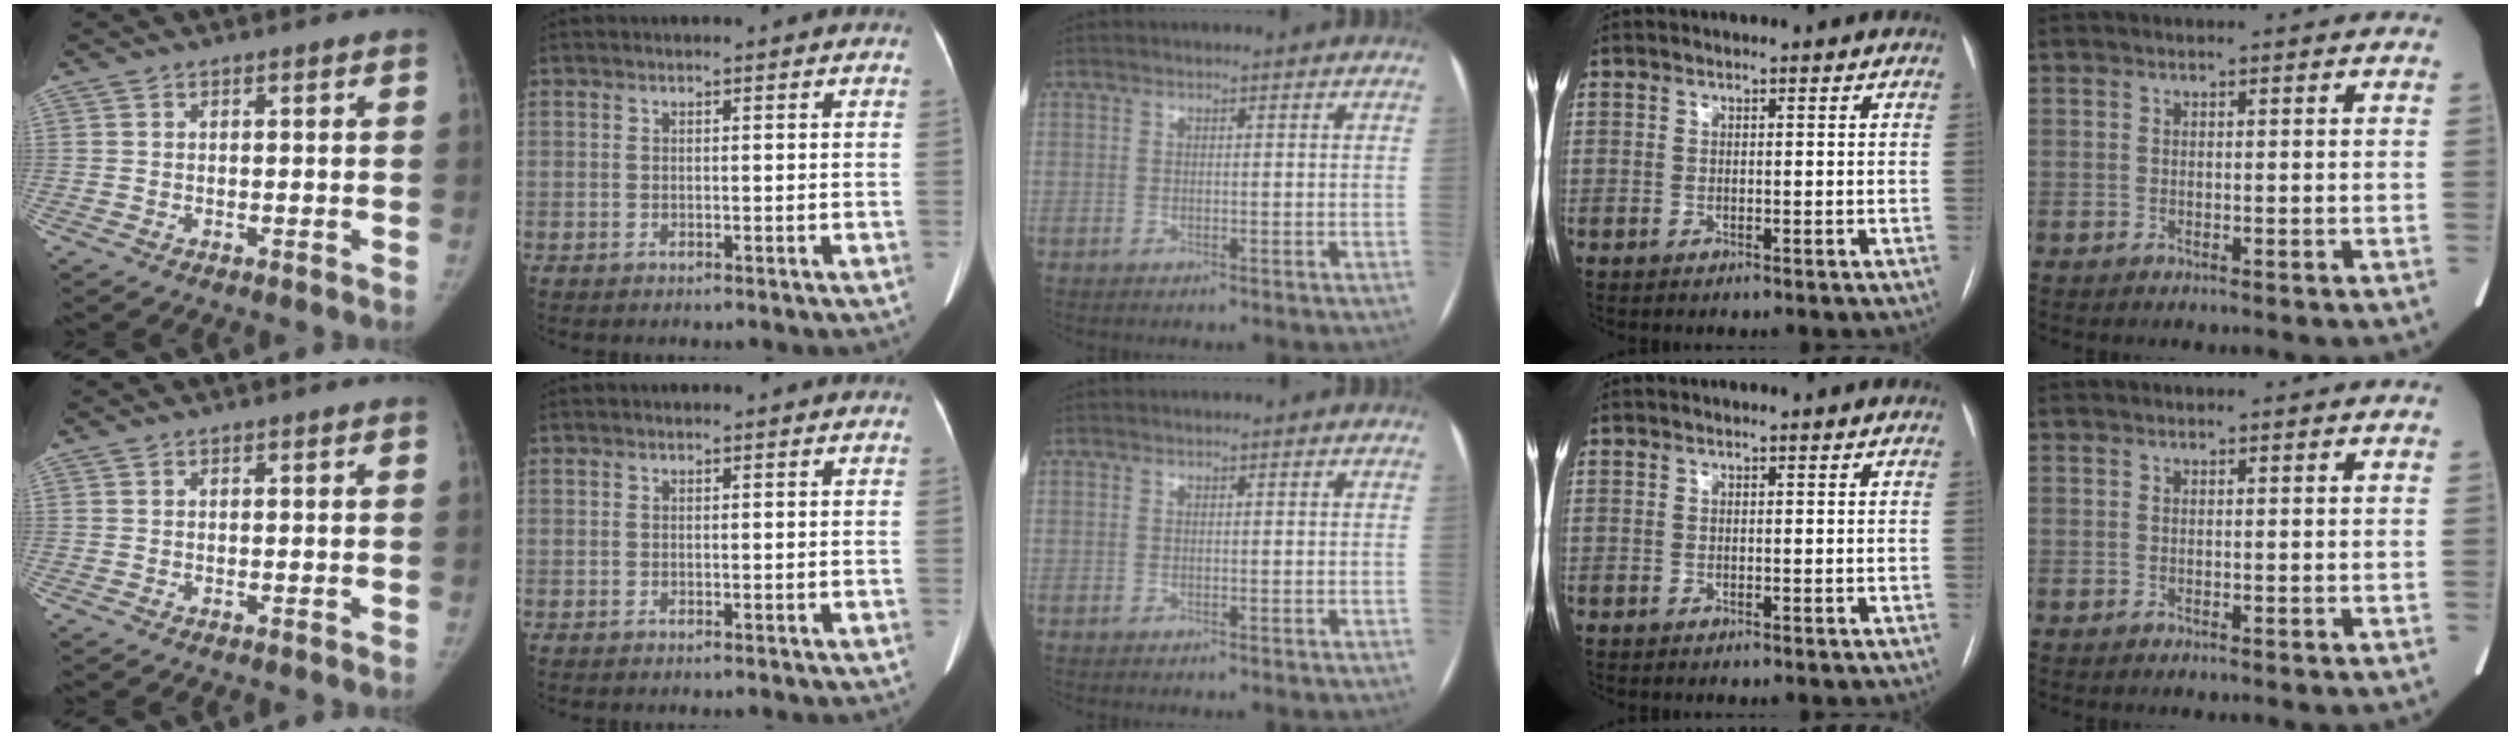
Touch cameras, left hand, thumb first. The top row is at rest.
{}